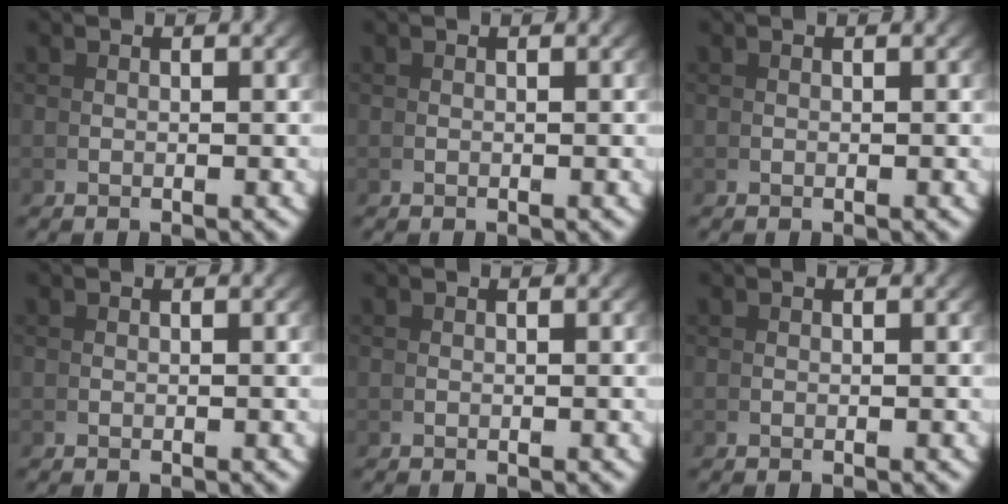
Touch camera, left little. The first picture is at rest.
{"total": 0.0}
{"total": 0.0}
{"total": 0.0}
{"total": 0.0}
{"total": 0.0}